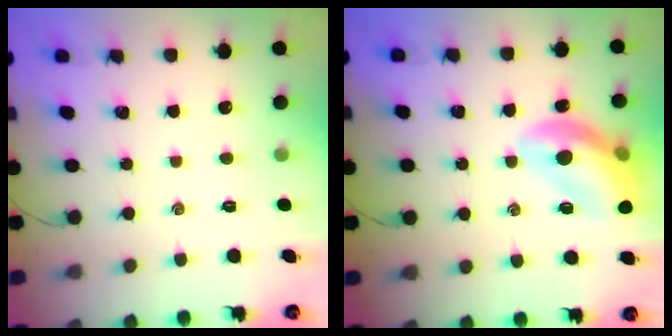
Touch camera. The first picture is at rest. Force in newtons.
{"total": 16.6, "press": 16.4, "slide": 2.3}